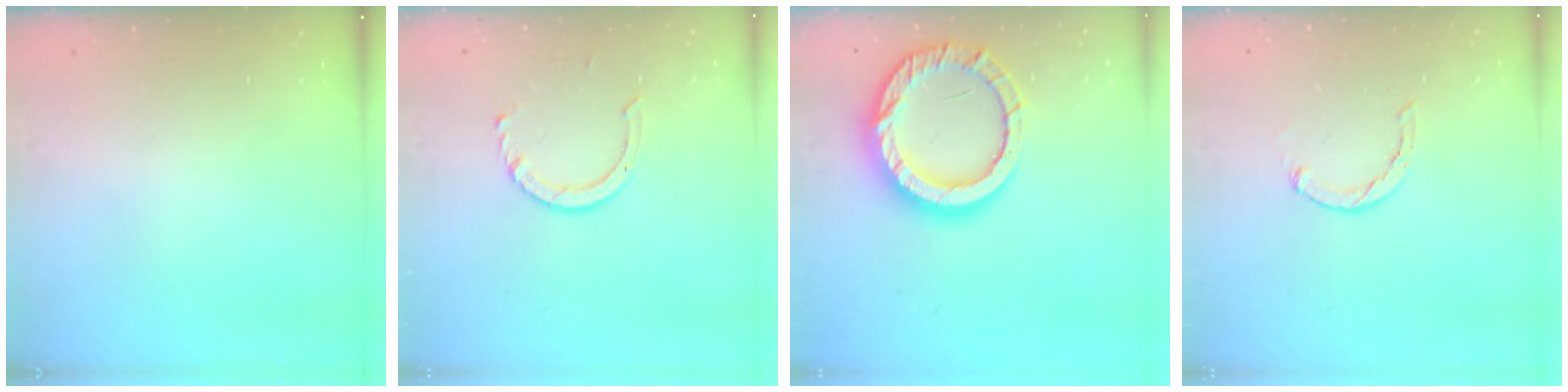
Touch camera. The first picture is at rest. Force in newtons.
{"total": 4.2, "press": 4.2, "slide": 0.3}
{"total": 16.4, "press": 16.3, "slide": 1.6}
{"total": 1.1, "press": 1.1, "slide": 0.2}